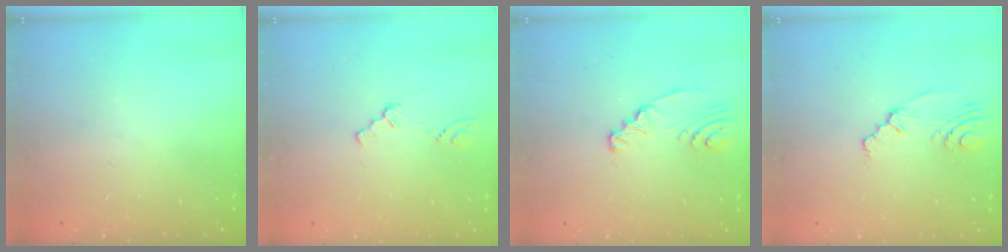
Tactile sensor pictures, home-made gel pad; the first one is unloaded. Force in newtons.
{"total": 0.0}
{"total": 2.7, "press": 2.7, "slide": 0.3}
{"total": 2.5, "press": 2.2, "slide": 1.2}